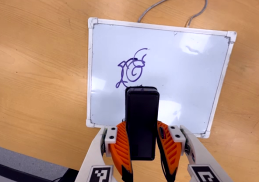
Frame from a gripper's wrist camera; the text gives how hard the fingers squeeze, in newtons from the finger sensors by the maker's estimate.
{"total": 8.0, "left": 5.7, "right": 10.2}